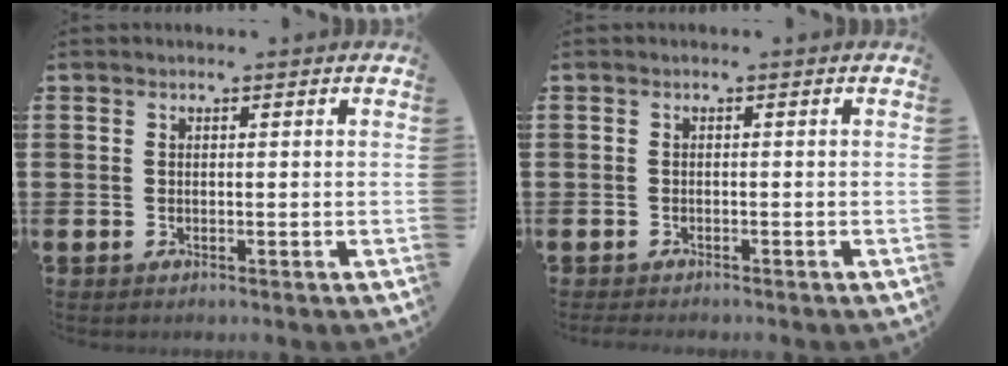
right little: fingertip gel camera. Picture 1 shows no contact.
{"total": 0.6, "force": [-0.6, 0.0, 0.1], "torque": [-0.003, -0.002, -0.012]}